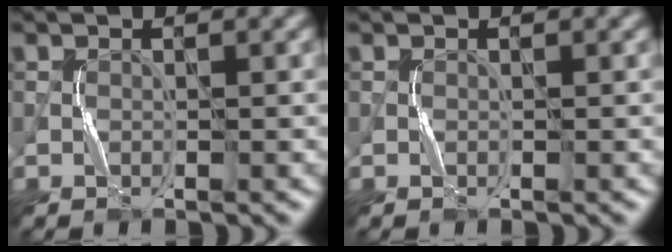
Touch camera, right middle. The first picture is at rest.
{"total": 0.0}